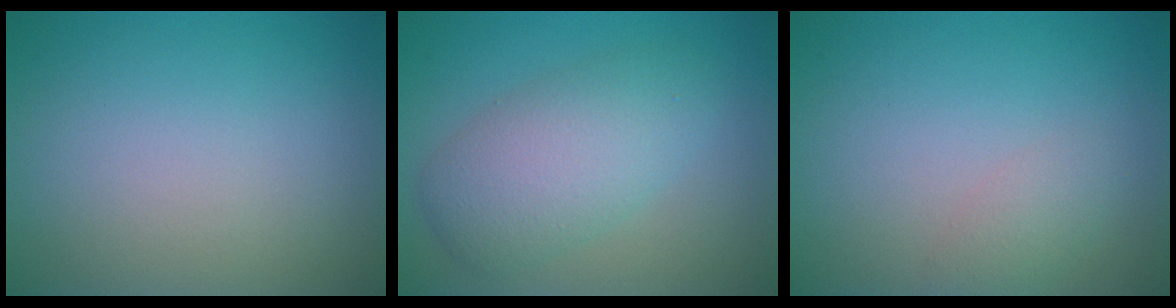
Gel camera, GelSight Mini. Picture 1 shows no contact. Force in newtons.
{"total": 5.6, "press": 5.6, "slide": 0.2}
{"total": 1.5, "press": 1.5, "slide": 0.1}